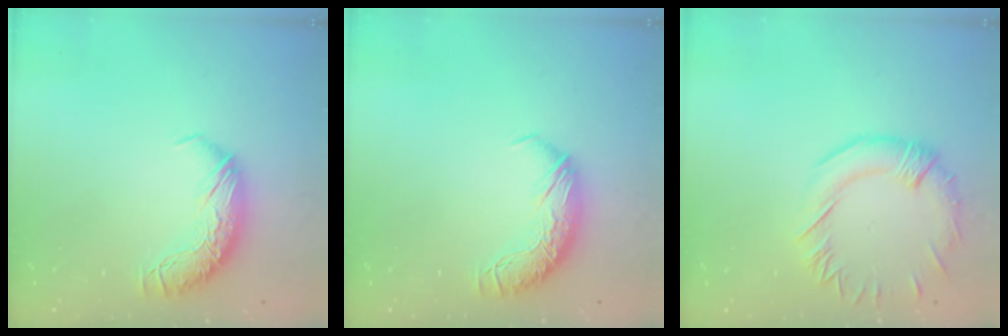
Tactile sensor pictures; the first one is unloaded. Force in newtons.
{"total": 0.0}
{"total": 2.0, "press": 1.8, "slide": 1.0}